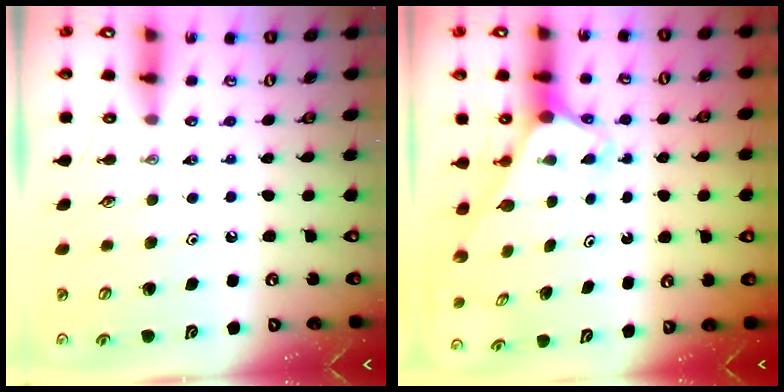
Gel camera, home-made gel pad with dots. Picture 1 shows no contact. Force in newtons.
{"total": 2.4, "press": 2.4, "slide": 0.2}